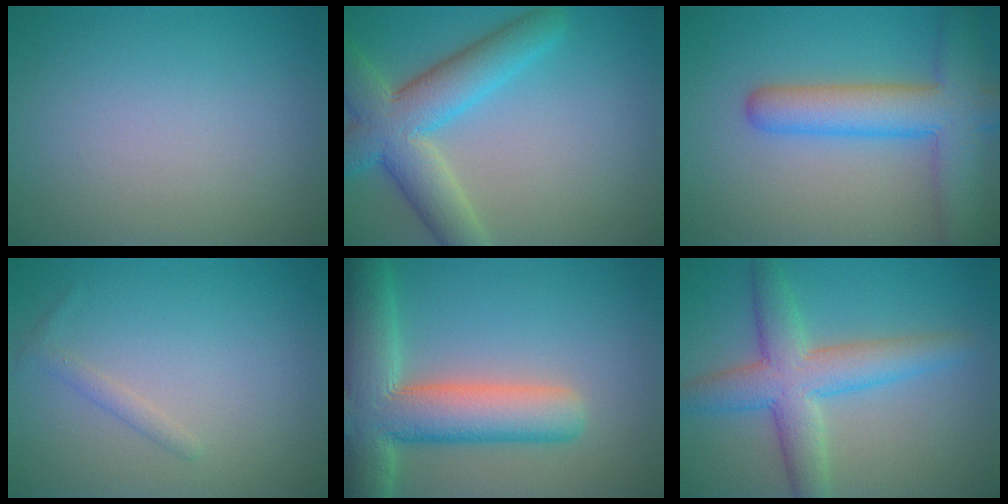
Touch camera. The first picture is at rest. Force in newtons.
{"total": 7.5, "press": 7.4, "slide": 0.7}
{"total": 7.4, "press": 7.4, "slide": 0.4}
{"total": 1.1, "press": 1.1, "slide": 0.1}
{"total": 9.7, "press": 9.6, "slide": 0.7}
{"total": 6.2, "press": 6.2, "slide": 0.1}